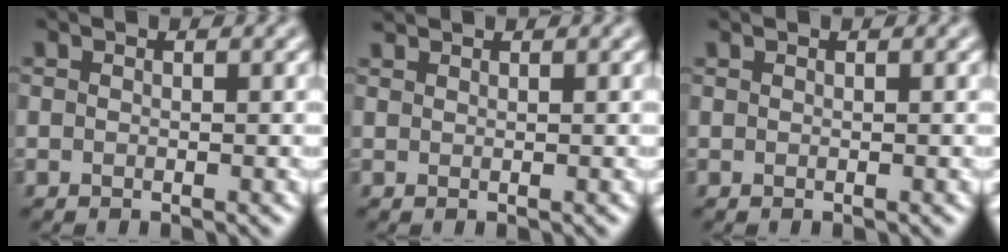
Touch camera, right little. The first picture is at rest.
{"total": 0.7, "force": [0.7, 0.1, 0.0], "torque": [0.000, 0.003, 0.013]}
{"total": 0.0}